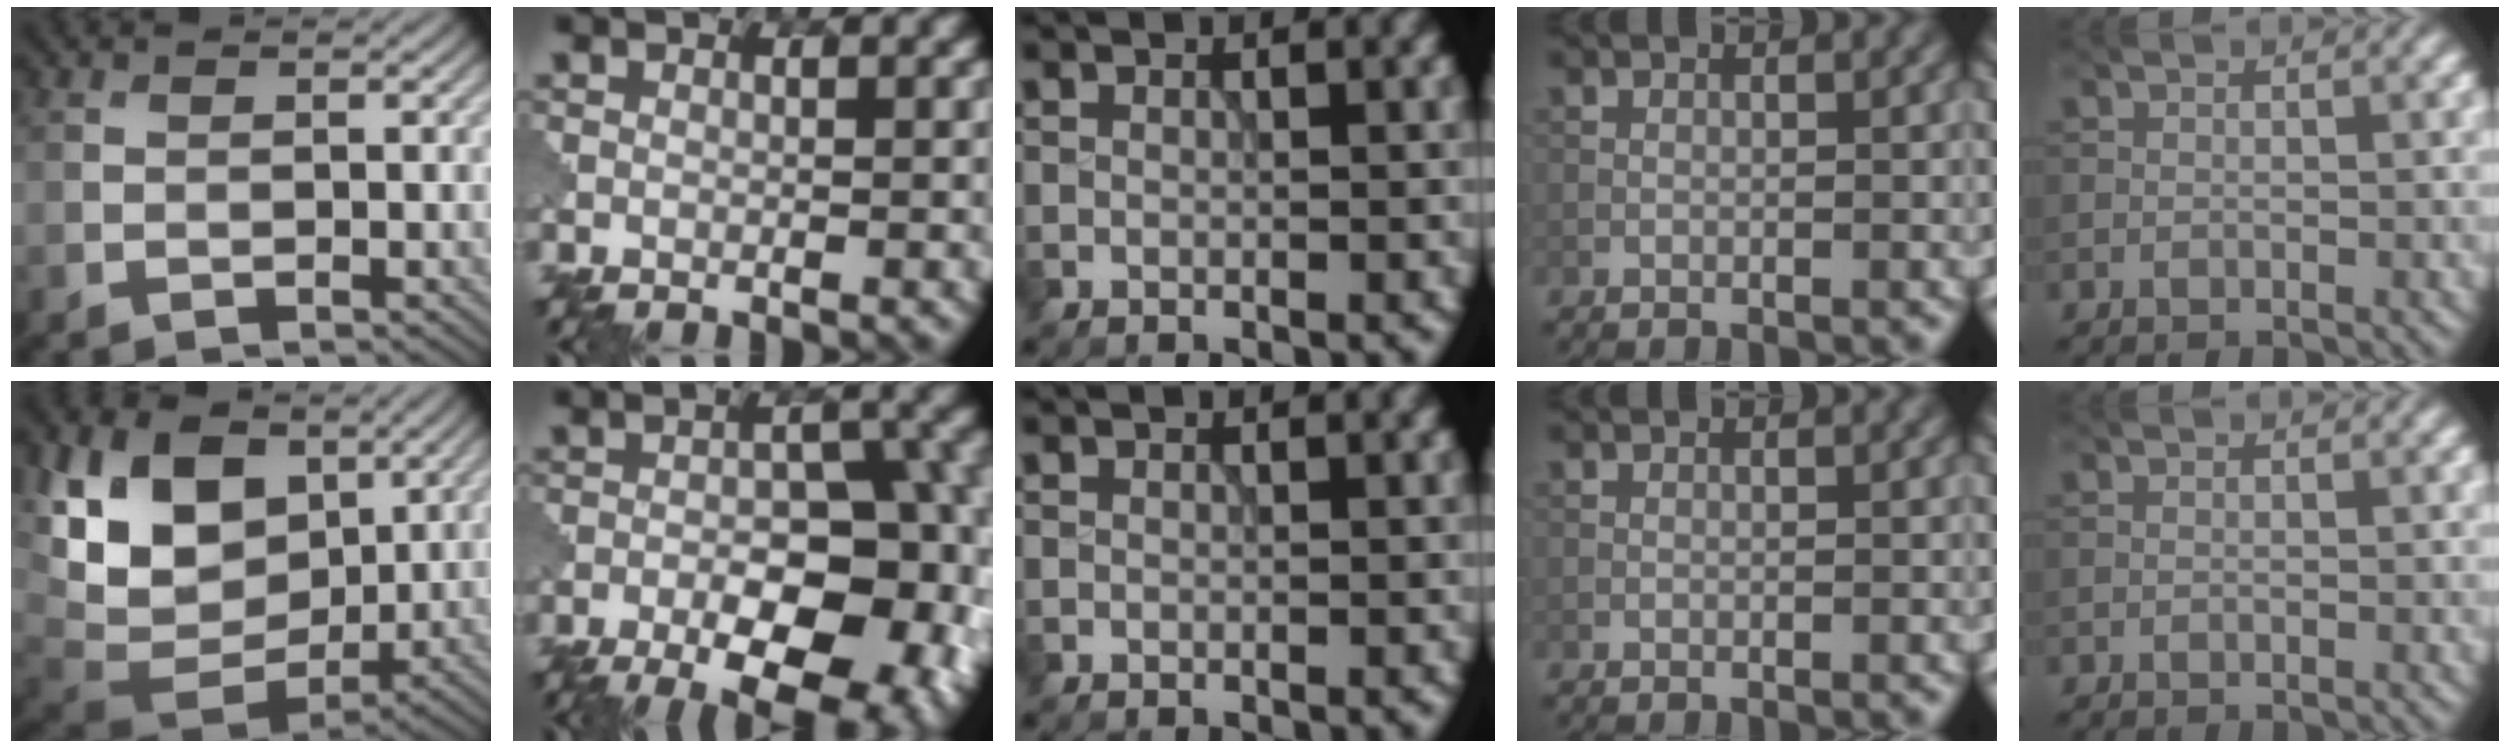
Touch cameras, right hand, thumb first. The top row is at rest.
{"thumb": {"total": 14.4, "force": [3.8, 10.2, 9.4], "torque": [-0.218, -0.004, 0.084]}, "index": {"total": 13.4, "force": [-5.7, 6.2, 10.3], "torque": [-0.121, -0.008, -0.074]}}